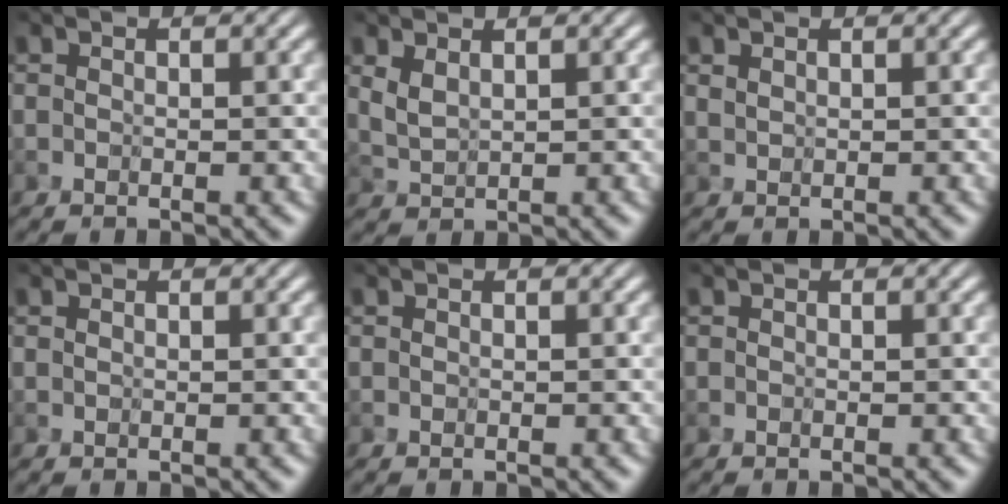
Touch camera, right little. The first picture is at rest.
{"total": 1.8, "force": [0.9, 0.9, 1.3], "torque": [-0.037, -0.004, 0.025]}
{"total": 0.8, "force": [0.6, 0.4, 0.4], "torque": [-0.014, -0.002, 0.017]}
{"total": 0.0}
{"total": 0.0}
{"total": 0.0}